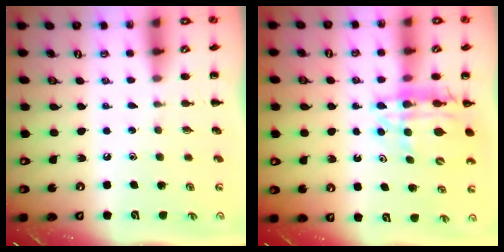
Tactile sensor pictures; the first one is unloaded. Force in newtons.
{"total": 13.0, "press": 12.4, "slide": 3.9}